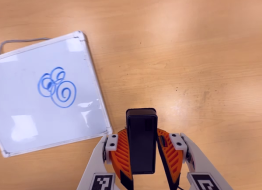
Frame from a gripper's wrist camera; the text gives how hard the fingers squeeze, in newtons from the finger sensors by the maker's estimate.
{"total": 6.2, "left": 5.8, "right": 6.5}